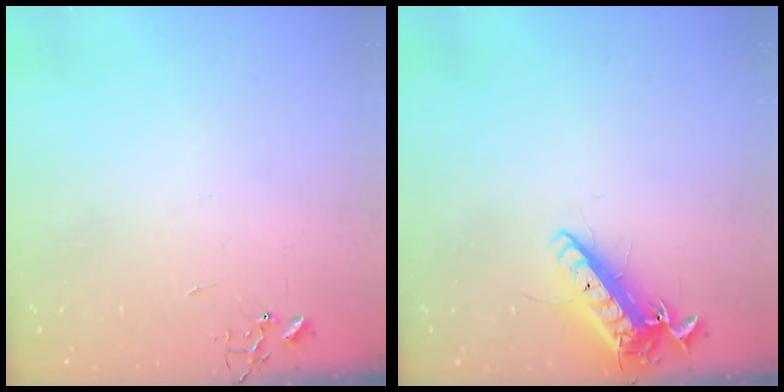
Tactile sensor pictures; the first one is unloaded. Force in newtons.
{"total": 14.0, "press": 13.9, "slide": 2.0}